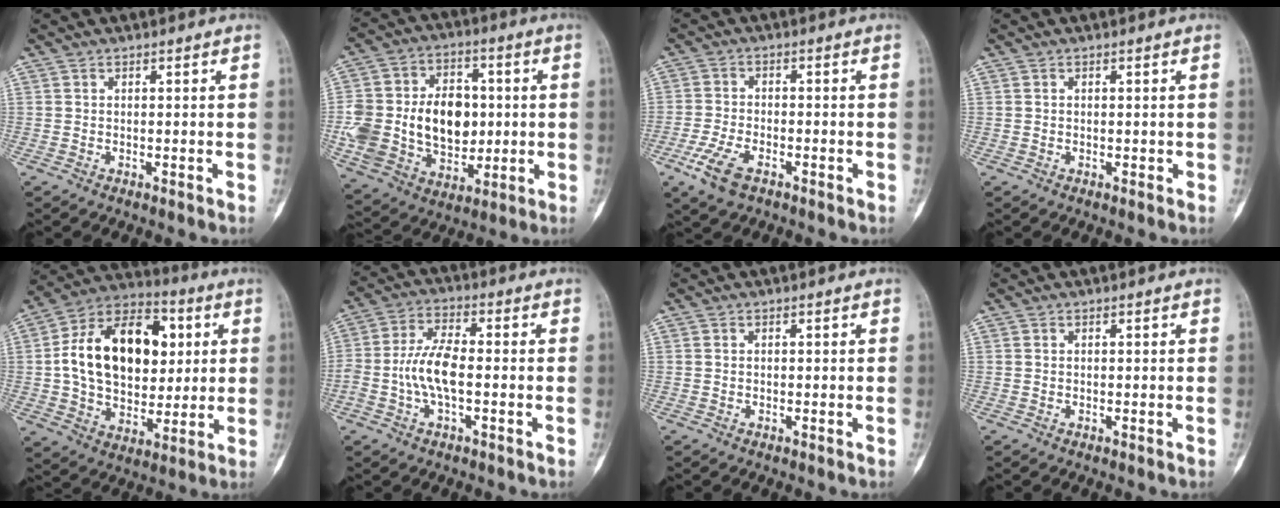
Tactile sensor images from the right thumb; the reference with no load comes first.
{"total": 22.2, "force": [-0.1, 15.9, 15.5], "torque": [-0.275, 0.015, 0.019]}
{"total": 7.0, "force": [-3.8, 3.6, 4.7], "torque": [-0.101, 0.007, -0.074]}
{"total": 0.0}
{"total": 23.6, "force": [3.6, 15.7, 17.2], "torque": [-0.253, 0.013, 0.061]}
{"total": 8.7, "force": [-1.6, 4.1, 7.5], "torque": [-0.155, 0.026, -0.037]}
{"total": 0.0}
{"total": 0.0}